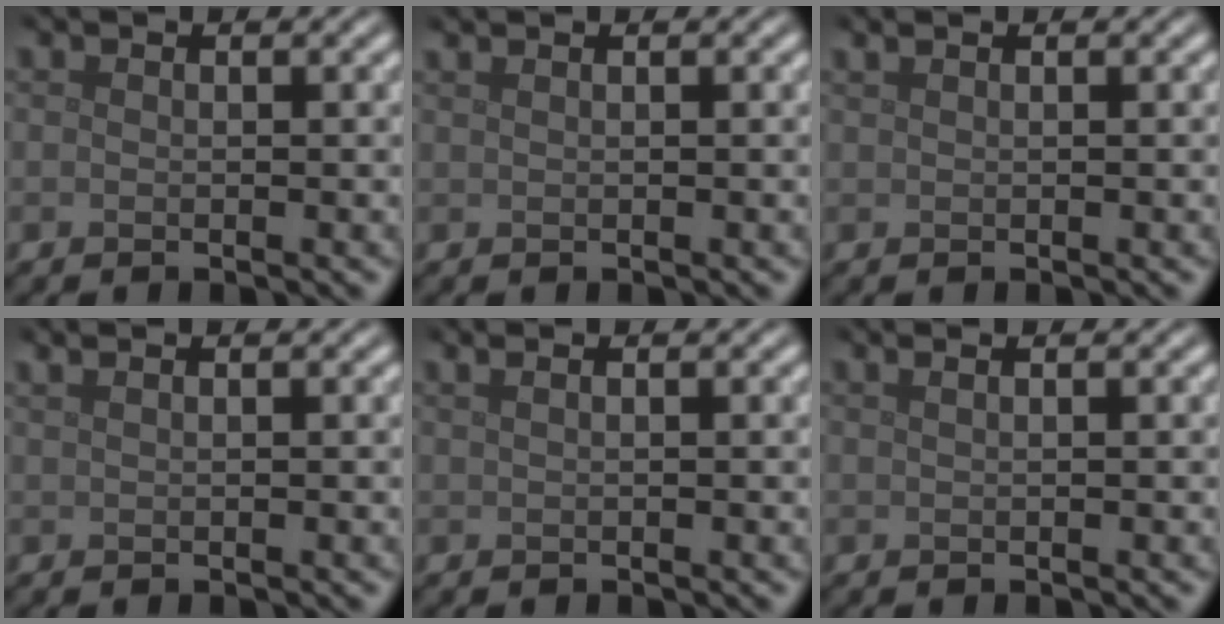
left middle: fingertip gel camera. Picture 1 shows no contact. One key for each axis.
{"total": 1.8, "fx": 1.1, "fy": 0.9, "fz": 1.1, "tx": -0.009, "ty": 0.001, "tz": 0.001}
{"total": 1.1, "fx": 0.8, "fy": 0.4, "fz": 0.7, "tx": -0.010, "ty": 0.003, "tz": 0.008}
{"total": 2.1, "fx": 1.3, "fy": 0.9, "fz": 1.3, "tx": -0.013, "ty": 0.004, "tz": 0.003}
{"total": 2.5, "fx": 1.4, "fy": 1.3, "fz": 1.6, "tx": -0.012, "ty": 0.010, "tz": -0.005}
{"total": 2.6, "fx": 1.4, "fy": 1.4, "fz": 1.7, "tx": -0.004, "ty": 0.012, "tz": -0.009}